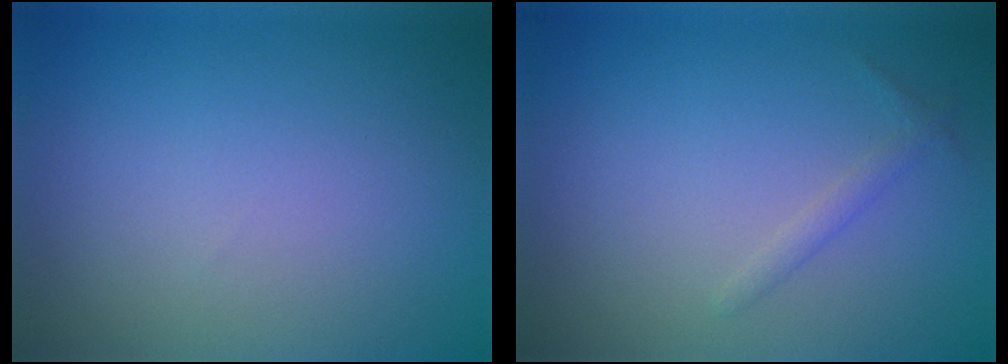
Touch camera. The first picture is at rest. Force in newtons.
{"total": 0.9, "press": 0.9, "slide": 0.1}